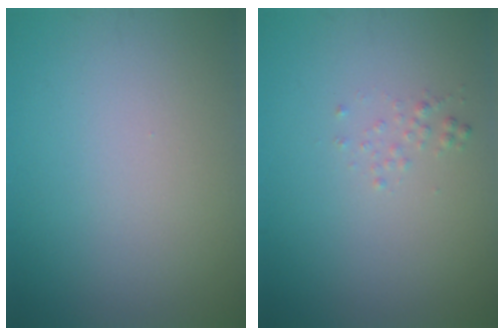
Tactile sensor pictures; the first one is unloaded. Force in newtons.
{"total": 0.8, "press": 0.8, "slide": 0.1}